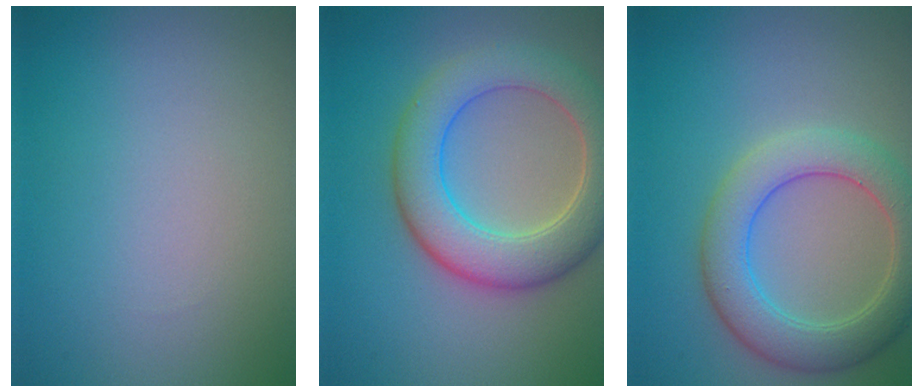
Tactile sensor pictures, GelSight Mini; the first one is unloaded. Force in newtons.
{"total": 7.2, "press": 7.1, "slide": 0.6}
{"total": 5.7, "press": 5.7, "slide": 0.4}